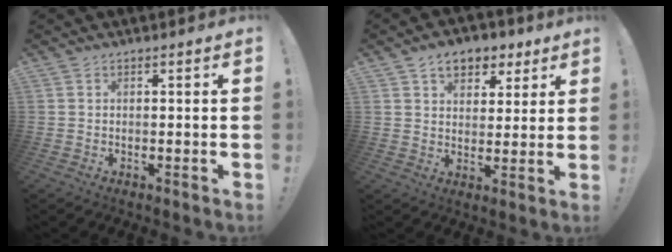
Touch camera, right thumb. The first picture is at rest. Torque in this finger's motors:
{"motor_torque": [0.33, 0.29, 0.12, 0.01, 0.03]}